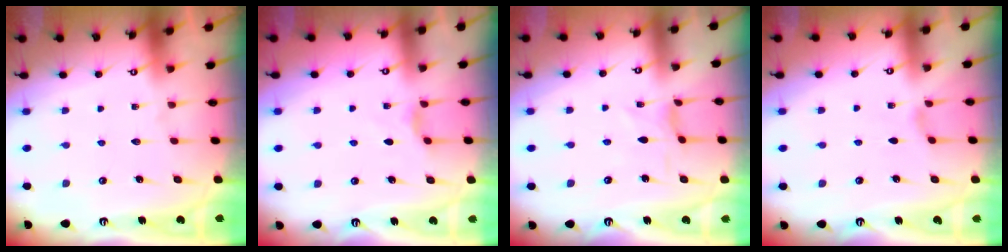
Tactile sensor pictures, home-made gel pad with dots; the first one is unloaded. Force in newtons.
{"total": 2.4, "press": 2.3, "slide": 0.3}
{"total": 0.9, "press": 0.9, "slide": 0.2}
{"total": 1.0, "press": 1.0, "slide": 0.3}